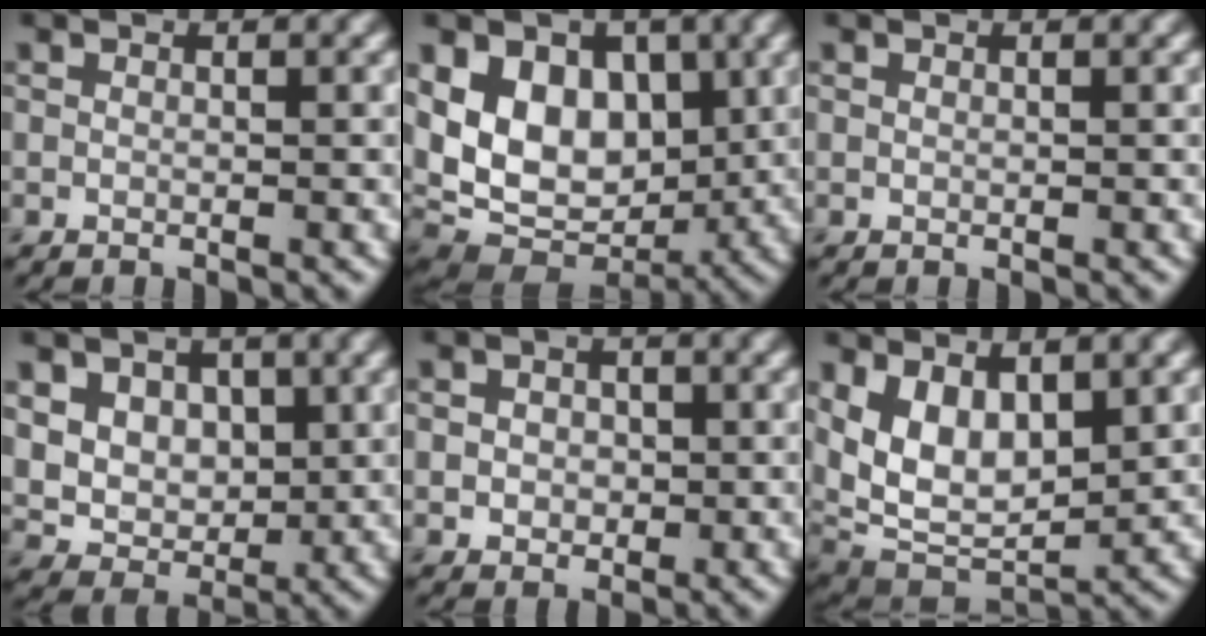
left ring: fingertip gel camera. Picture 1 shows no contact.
{"total": 12.0, "force": [1.9, 8.4, 8.4], "torque": [-0.136, 0.009, 0.028]}
{"total": 0.0}
{"total": 7.7, "force": [2.5, 6.2, 3.8], "torque": [-0.069, 0.011, 0.048]}
{"total": 2.5, "force": [0.1, 2.1, 1.4], "torque": [-0.021, 0.004, -0.007]}
{"total": 7.6, "force": [1.9, 4.1, 6.1], "torque": [-0.116, -0.009, 0.032]}